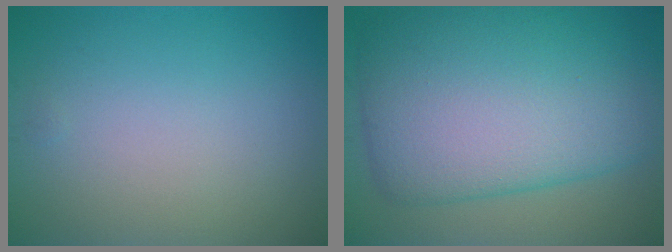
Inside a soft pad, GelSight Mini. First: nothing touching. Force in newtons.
{"total": 12.9, "press": 12.9, "slide": 0.4}